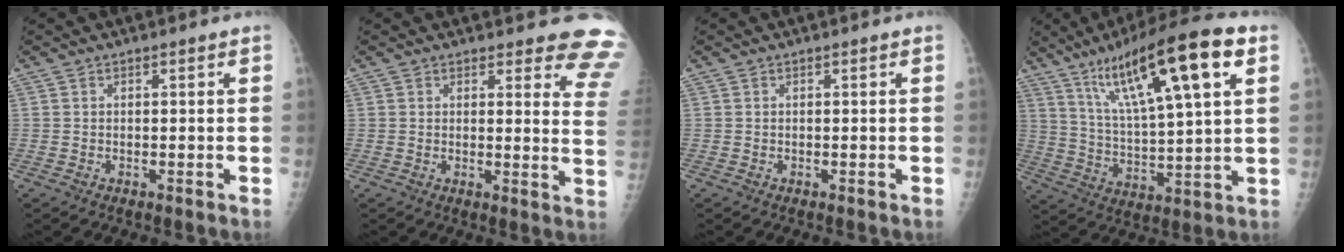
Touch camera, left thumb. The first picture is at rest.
{"total": 11.1, "force": [10.2, 2.9, 3.1], "torque": [0.014, -0.089, 0.079]}
{"total": 0.0}
{"total": 22.1, "force": [10.5, 4.8, 18.8], "torque": [-0.298, -0.012, 0.180]}